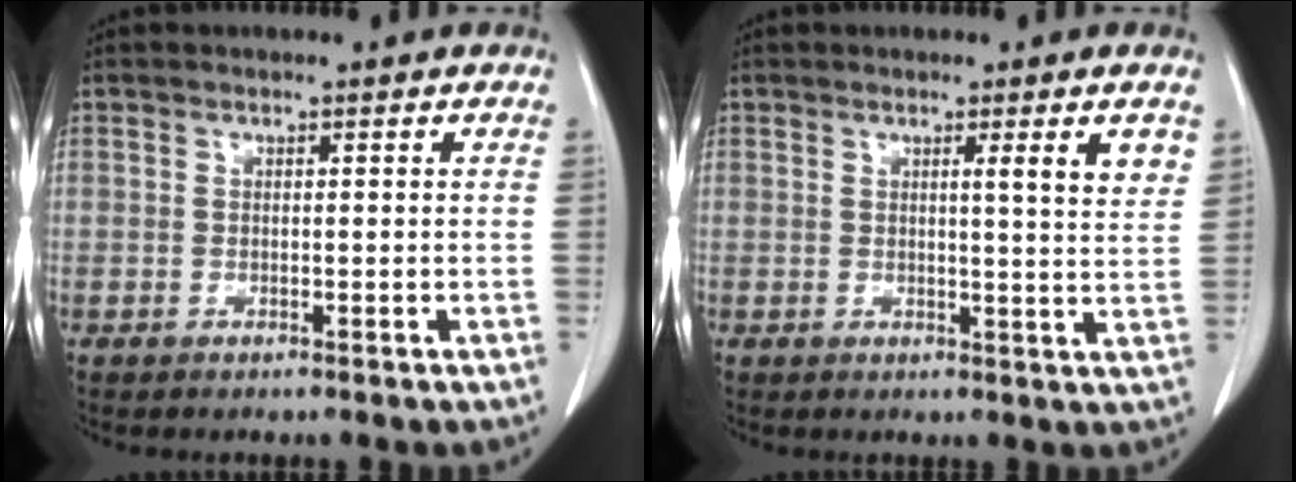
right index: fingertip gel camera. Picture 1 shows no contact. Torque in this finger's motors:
{"motor_torque": [0.60, 0.13, 0.08, 0.02]}